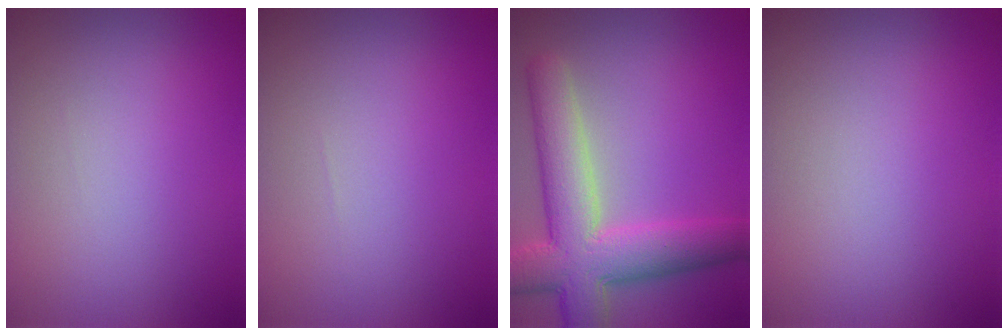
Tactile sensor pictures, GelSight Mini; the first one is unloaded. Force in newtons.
{"total": 0.0}
{"total": 8.7, "press": 8.7, "slide": 0.6}
{"total": 0.0}